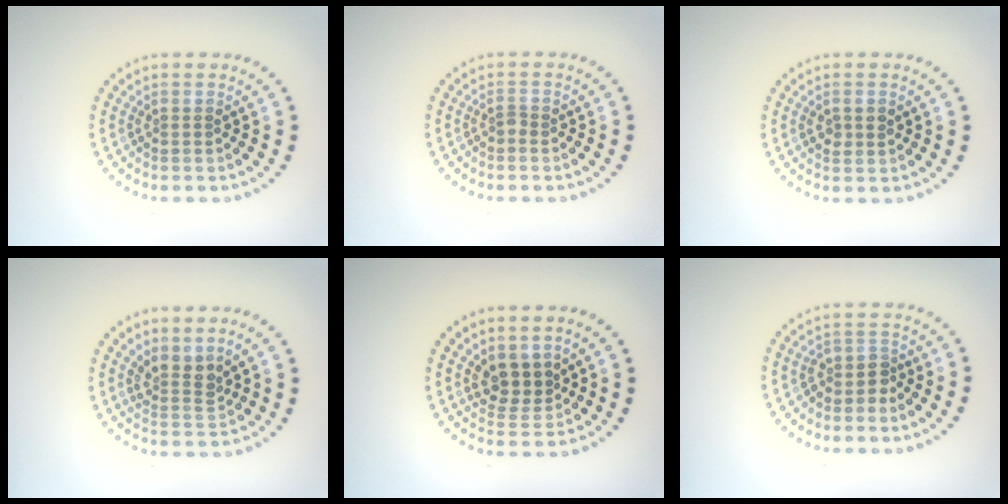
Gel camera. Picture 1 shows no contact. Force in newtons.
{"total": 0.7, "press": 0.5, "slide": 0.4}
{"total": 1.5, "press": 1.5, "slide": 0.1}
{"total": 2.6, "press": 1.9, "slide": 1.7}
{"total": 2.8, "press": 2.5, "slide": 1.3}
{"total": 1.9, "press": 1.5, "slide": 1.2}